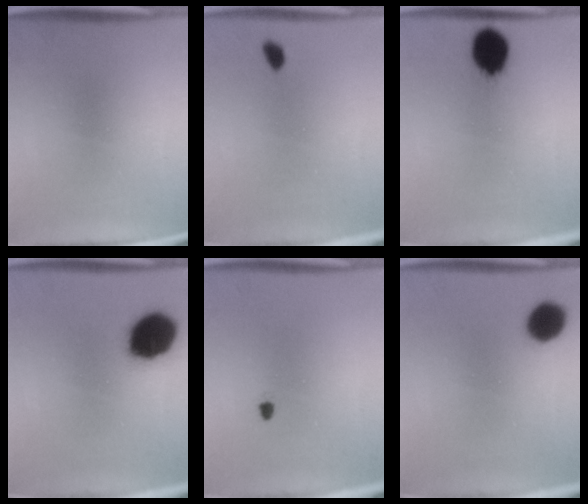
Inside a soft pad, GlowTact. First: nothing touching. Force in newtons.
{"total": 1.7}
{"total": 10.3}
{"total": 15.5}
{"total": 0.8}
{"total": 7.8}